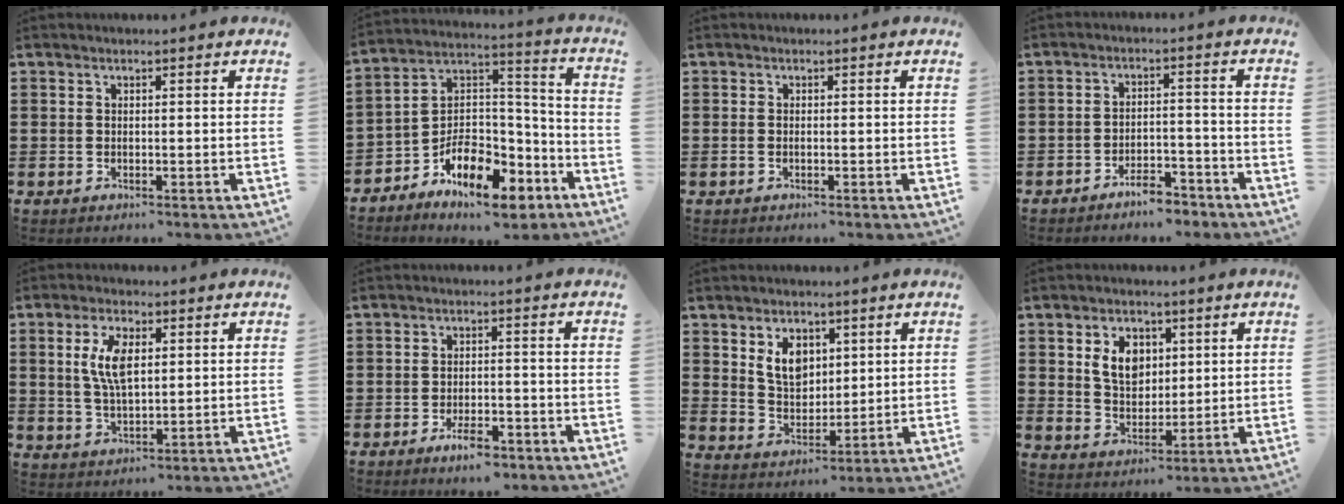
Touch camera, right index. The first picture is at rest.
{"total": 10.7, "force": [-7.3, 5.6, 5.5], "torque": [-0.100, 0.030, -0.133]}
{"total": 0.6, "force": [-0.3, 0.2, 0.5], "torque": [-0.011, -0.004, -0.004]}
{"total": 4.2, "force": [-4.0, 0.9, 1.1], "torque": [-0.019, 0.011, -0.079]}
{"total": 6.7, "force": [1.6, 2.9, 5.8], "torque": [-0.120, 0.010, 0.026]}
{"total": 4.1, "force": [-2.9, 1.2, 2.7], "torque": [-0.051, 0.005, -0.054]}
{"total": 6.0, "force": [2.6, 4.2, 3.5], "torque": [-0.076, 0.010, 0.046]}
{"total": 6.5, "force": [2.2, 4.9, 3.8], "torque": [-0.085, 0.013, 0.036]}